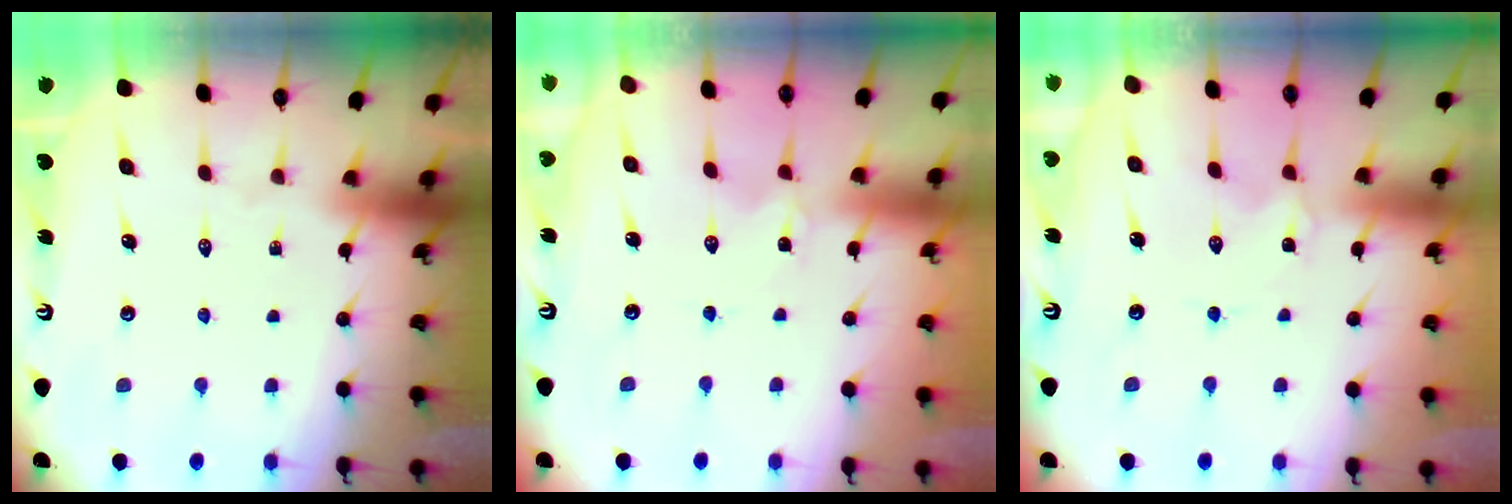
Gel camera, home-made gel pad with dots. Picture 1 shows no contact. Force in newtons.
{"total": 0.0}
{"total": 2.8, "press": 2.8, "slide": 0.4}